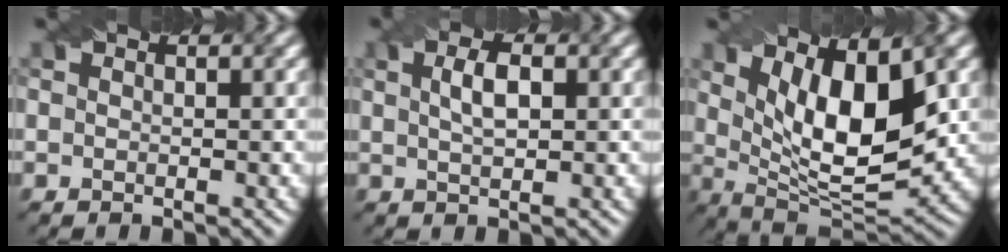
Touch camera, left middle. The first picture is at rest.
{"total": 2.5, "force": [0.6, 1.0, 2.2], "torque": [-0.045, 0.006, 0.014]}
{"total": 10.3, "force": [2.6, 4.2, 9.0], "torque": [-0.138, -0.011, 0.044]}